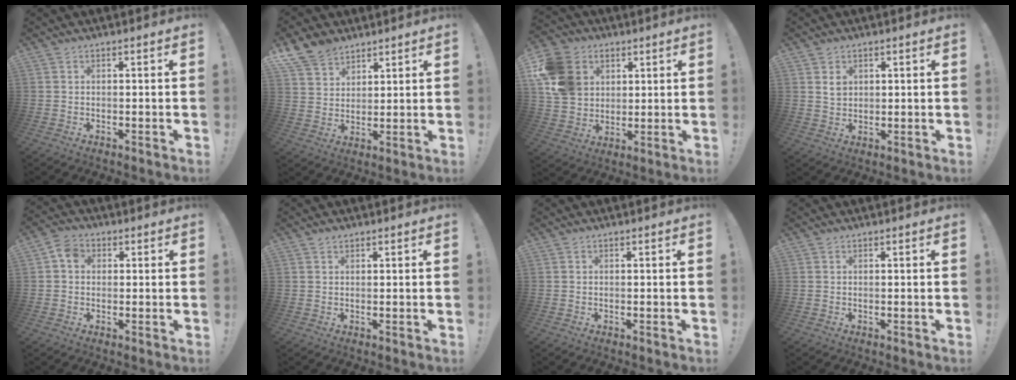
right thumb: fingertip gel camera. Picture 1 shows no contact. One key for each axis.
{"total": 9.3, "fx": 7.3, "fy": 5.5, "fz": 2.0, "tx": -0.042, "ty": -0.046, "tz": 0.146}
{"total": 15.4, "fx": 4.7, "fy": 12.9, "fz": 7.0, "tx": -0.116, "ty": -0.011, "tz": 0.100}
{"total": 3.8, "fx": 2.0, "fy": 3.0, "fz": 1.2, "tx": -0.011, "ty": -0.004, "tz": 0.034}
{"total": 5.0, "fx": 0.9, "fy": 4.0, "fz": 2.9, "tx": -0.041, "ty": 0.007, "tz": 0.018}
{"total": 1.0, "fx": 0.8, "fy": 0.5, "fz": 0.3, "tx": -0.004, "ty": -0.002, "tz": 0.016}
{"total": 0.0}
{"total": 0.0}